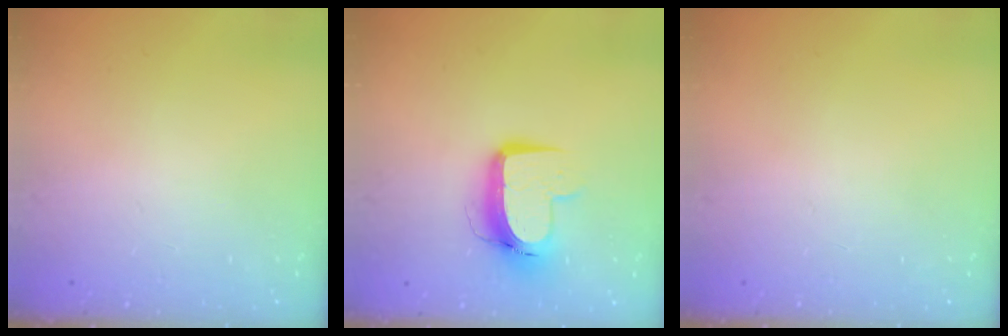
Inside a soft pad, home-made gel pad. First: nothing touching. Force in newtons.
{"total": 11.3, "press": 11.2, "slide": 1.3}
{"total": 0.0}